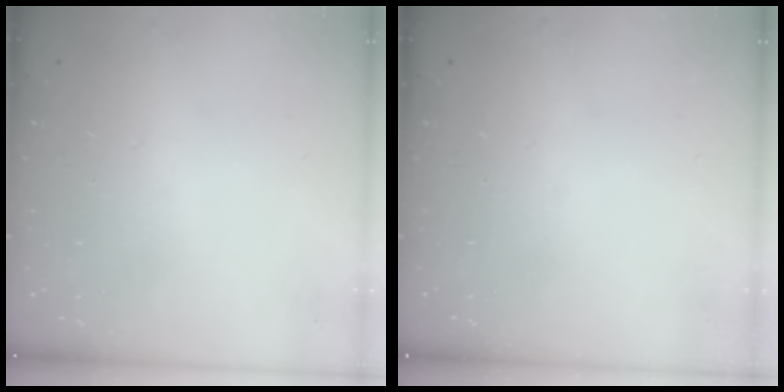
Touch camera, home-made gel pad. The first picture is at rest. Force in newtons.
{"total": 0.0}